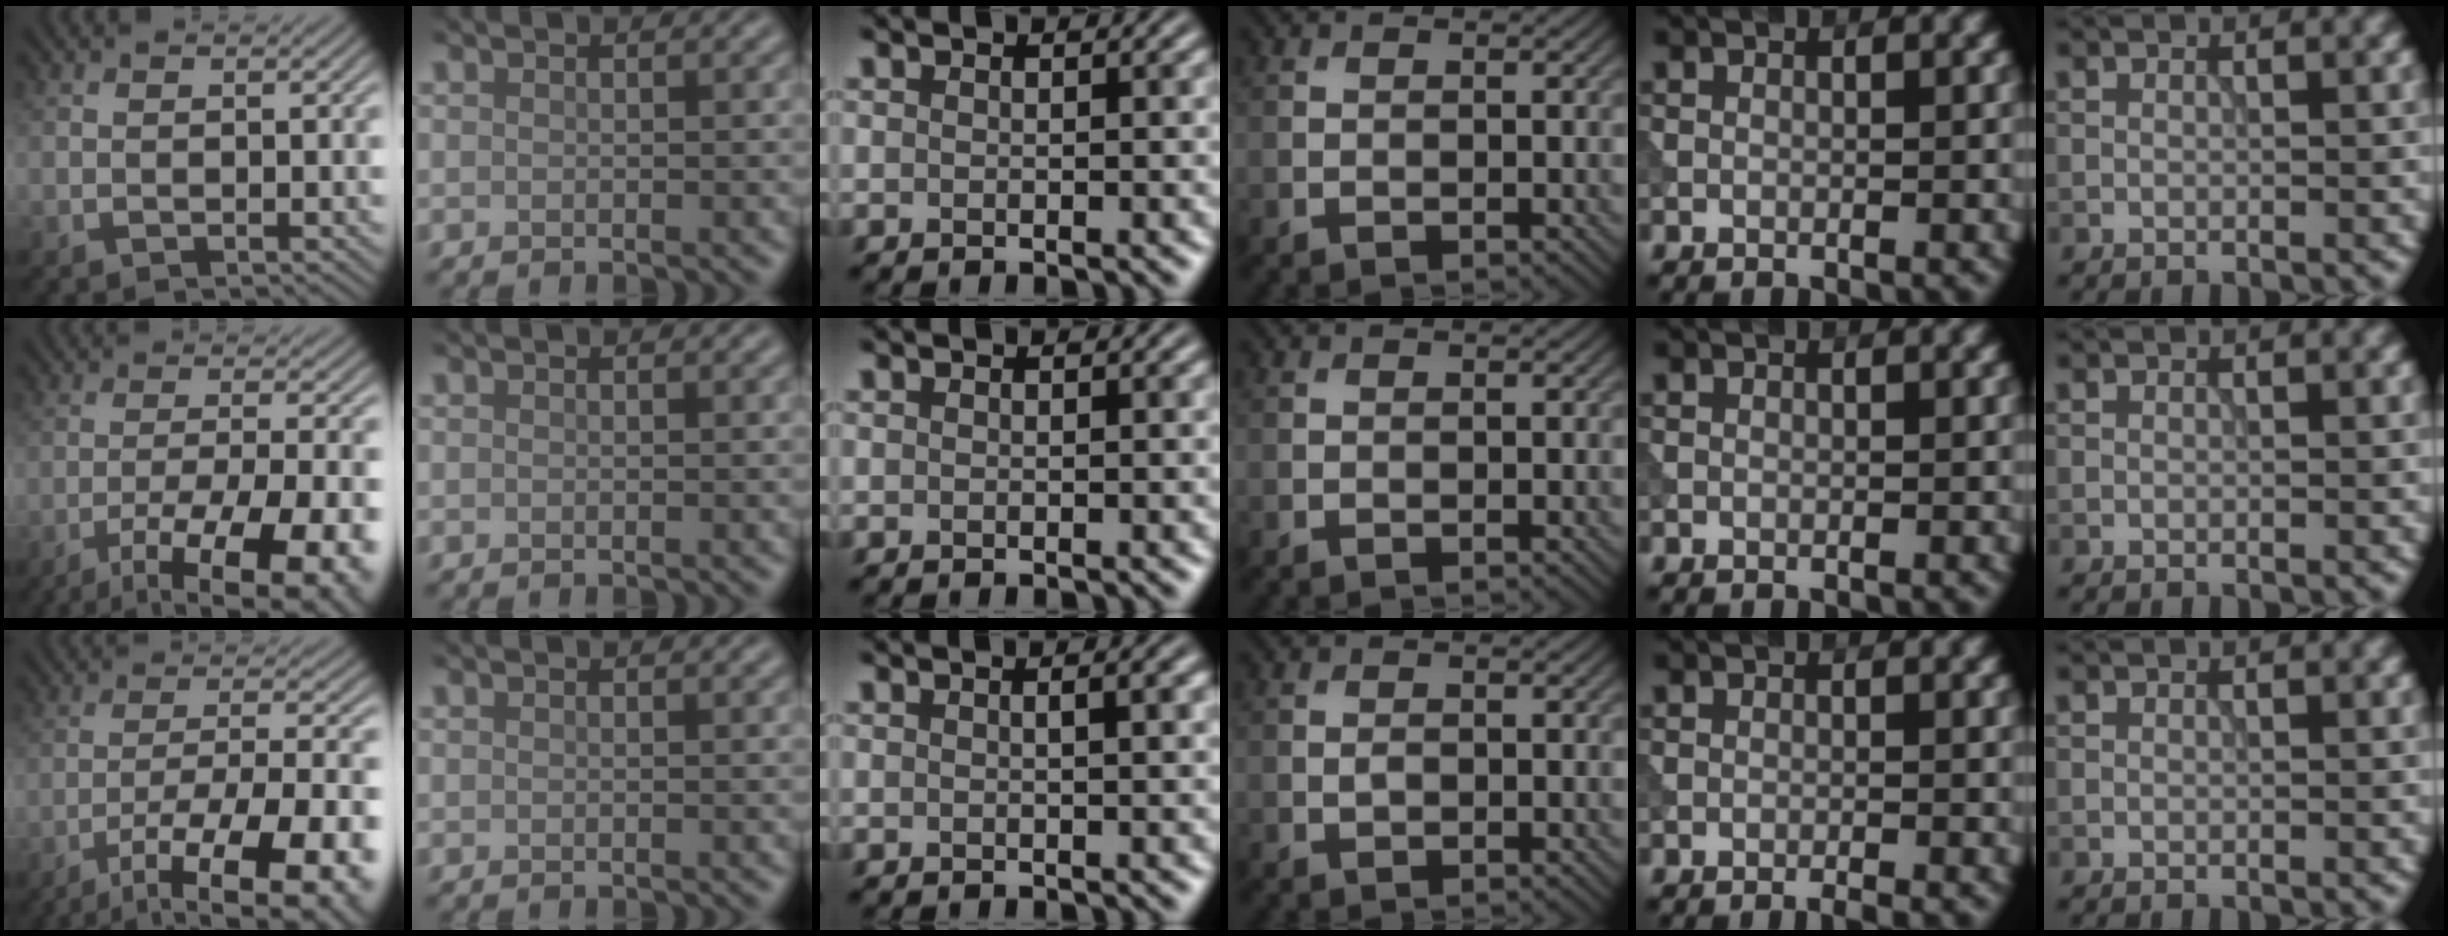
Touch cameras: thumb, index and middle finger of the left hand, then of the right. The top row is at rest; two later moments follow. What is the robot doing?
{"motion": "extract", "object": "tissue"}